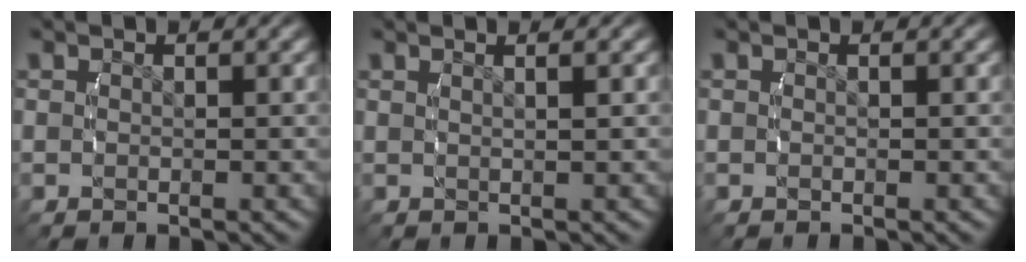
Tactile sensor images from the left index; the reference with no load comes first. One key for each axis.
{"total": 1.5, "fx": 0.8, "fy": -0.6, "fz": 1.1, "tx": -0.012, "ty": 0.002, "tz": 0.018}
{"total": 0.0}